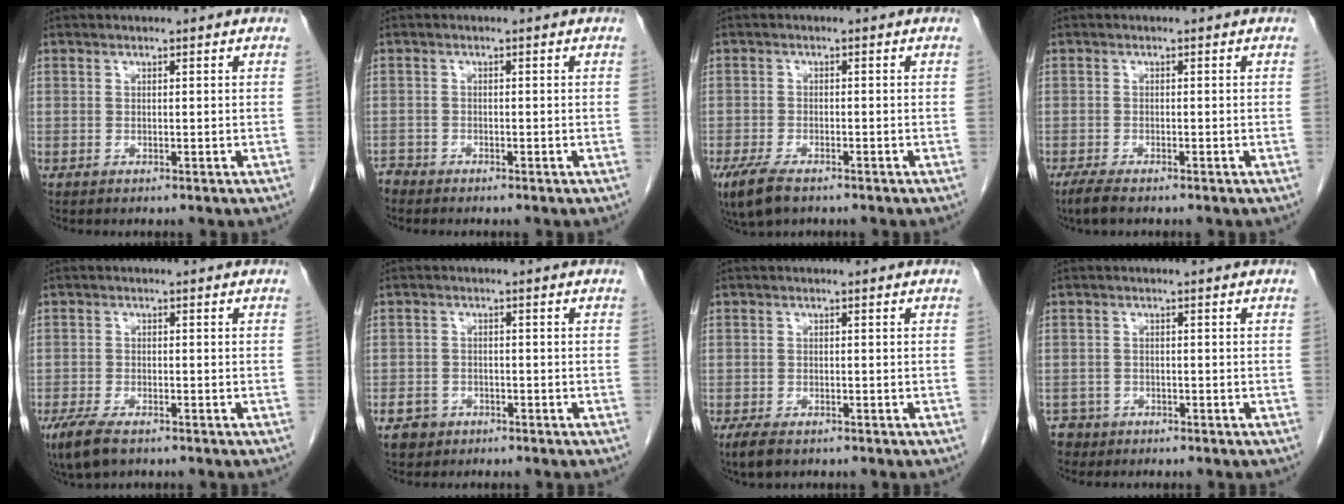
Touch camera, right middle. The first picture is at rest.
{"total": 1.2, "force": [-1.2, 0.1, -0.3], "torque": [0.004, -0.003, -0.024]}
{"total": 5.6, "force": [-3.9, 1.9, 3.5], "torque": [-0.074, -0.012, -0.066]}
{"total": 2.7, "force": [-2.1, 0.5, 1.7], "torque": [-0.042, -0.009, -0.038]}
{"total": 5.7, "force": [-4.0, 1.9, 3.6], "torque": [-0.075, -0.012, -0.068]}
{"total": 3.3, "force": [-2.1, 2.4, 0.6], "torque": [-0.014, 0.007, -0.033]}
{"total": 3.4, "force": [-2.4, 1.4, 2.0], "torque": [-0.044, -0.008, -0.037]}
{"total": 2.6, "force": [-1.8, 1.8, -0.4], "torque": [0.004, 0.006, -0.034]}